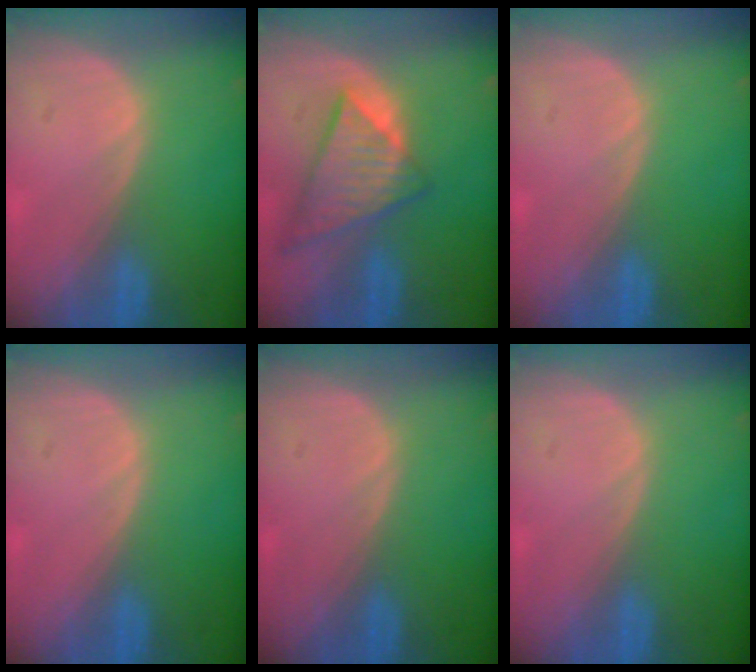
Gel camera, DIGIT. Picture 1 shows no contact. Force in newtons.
{"total": 9.0, "press": 7.8, "slide": 4.4}
{"total": 0.0}
{"total": 0.0}
{"total": 0.0}
{"total": 0.0}